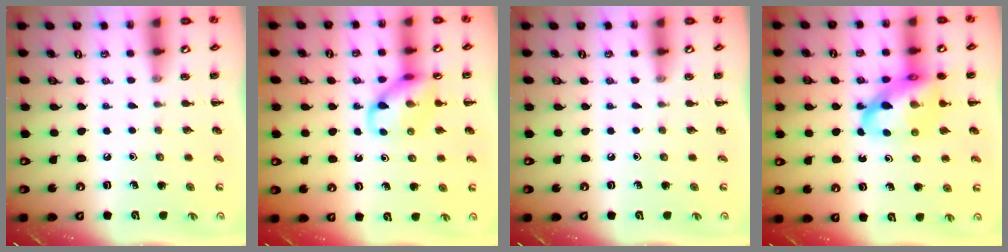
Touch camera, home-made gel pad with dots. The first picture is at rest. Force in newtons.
{"total": 10.9, "press": 10.9, "slide": 0.9}
{"total": 0.0}
{"total": 16.2, "press": 15.7, "slide": 4.0}